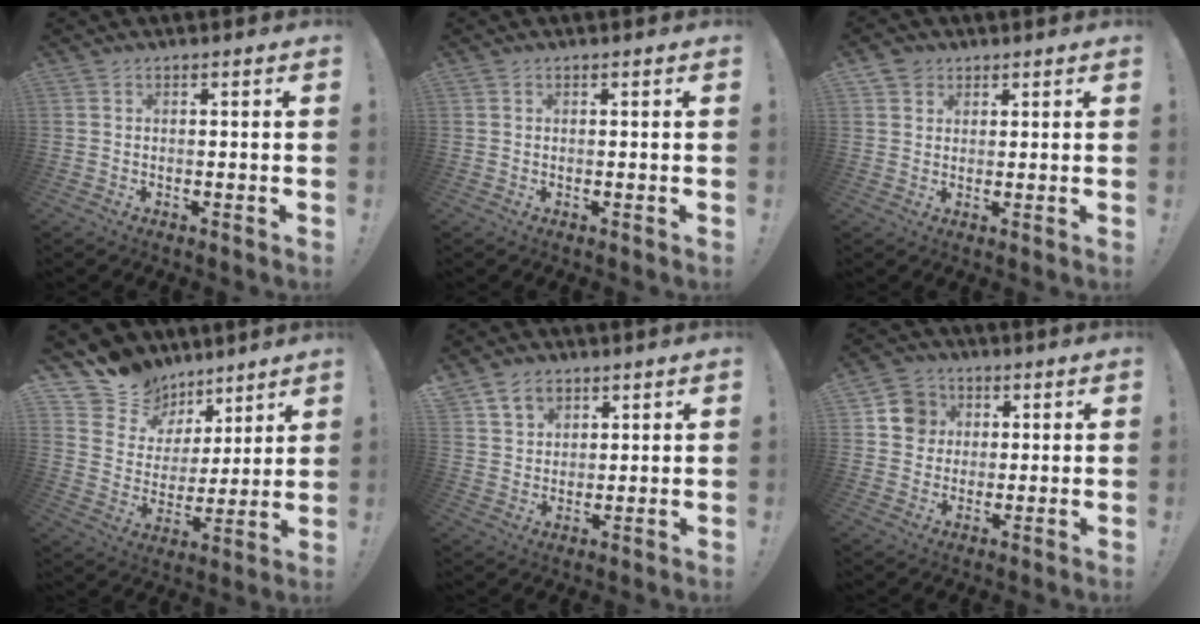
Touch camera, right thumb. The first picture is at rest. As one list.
[{"total": 0.0}, {"total": 3.4, "force": [2.0, 2.6, 0.5], "torque": [-0.002, -0.009, 0.036]}, {"total": 12.0, "force": [8.8, 8.1, 0.9], "torque": [-0.021, -0.070, 0.174]}, {"total": 7.7, "force": [4.9, 5.4, 2.3], "torque": [-0.031, -0.027, 0.096]}, {"total": 9.6, "force": [2.1, 9.0, 2.3], "torque": [-0.022, -0.002, 0.045]}]